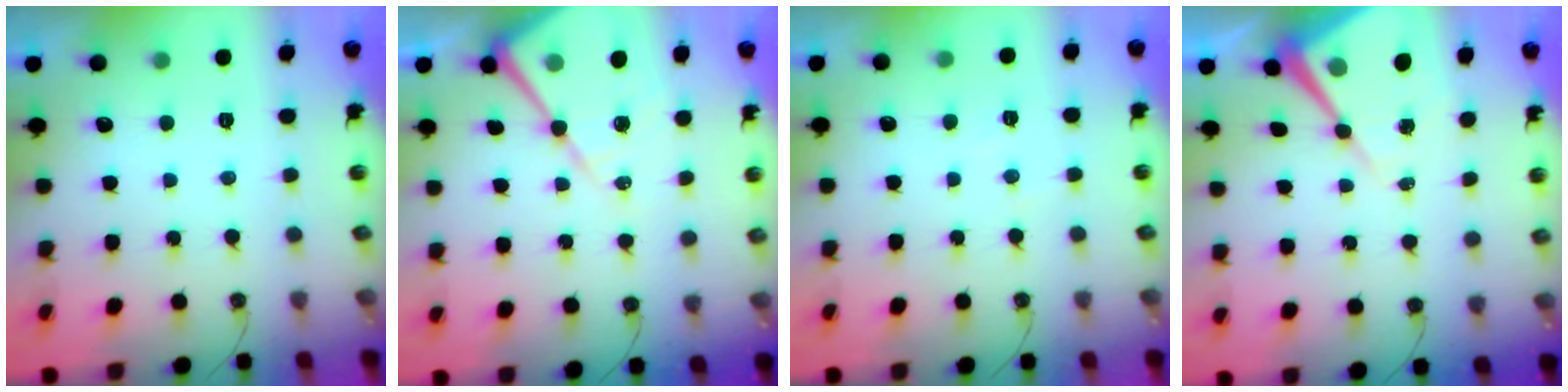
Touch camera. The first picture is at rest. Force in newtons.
{"total": 15.8, "press": 15.7, "slide": 1.5}
{"total": 3.9, "press": 3.9, "slide": 0.6}
{"total": 13.5, "press": 13.5, "slide": 1.0}